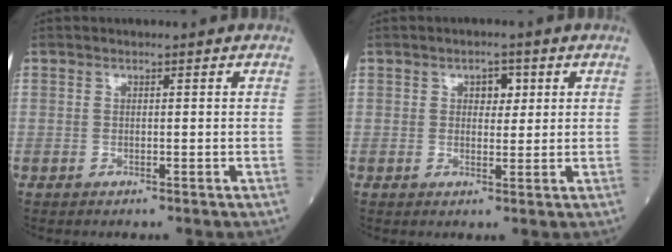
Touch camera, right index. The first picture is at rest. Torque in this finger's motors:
{"motor_torque": [0.06, 0.01, 0.00, 0.00]}